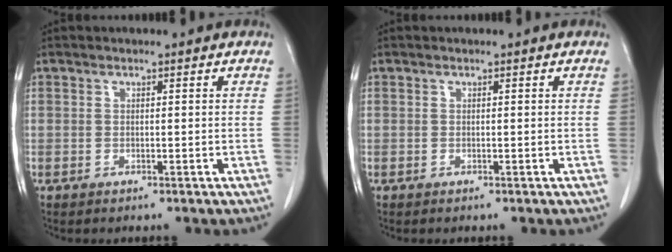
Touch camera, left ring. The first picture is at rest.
{"total": 0.0}